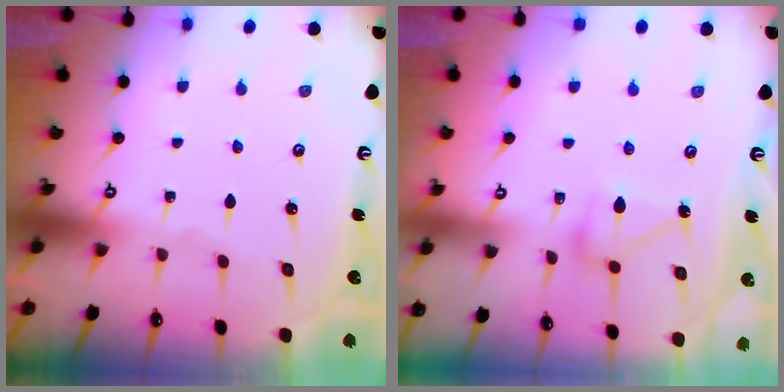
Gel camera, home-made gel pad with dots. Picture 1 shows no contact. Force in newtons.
{"total": 12.6, "press": 12.6, "slide": 0.4}